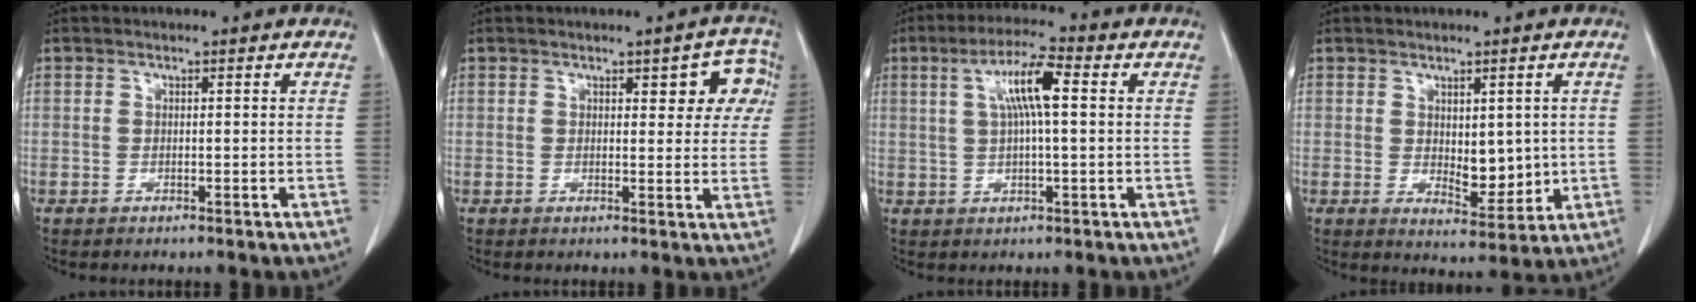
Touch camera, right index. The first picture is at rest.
{"total": 5.9, "force": [2.3, 2.4, 4.9], "torque": [-0.040, 0.014, 0.022]}
{"total": 7.9, "force": [1.9, 0.8, 7.6], "torque": [-0.144, 0.015, 0.031]}
{"total": 5.8, "force": [0.4, 2.8, 5.0], "torque": [-0.071, -0.011, 0.018]}